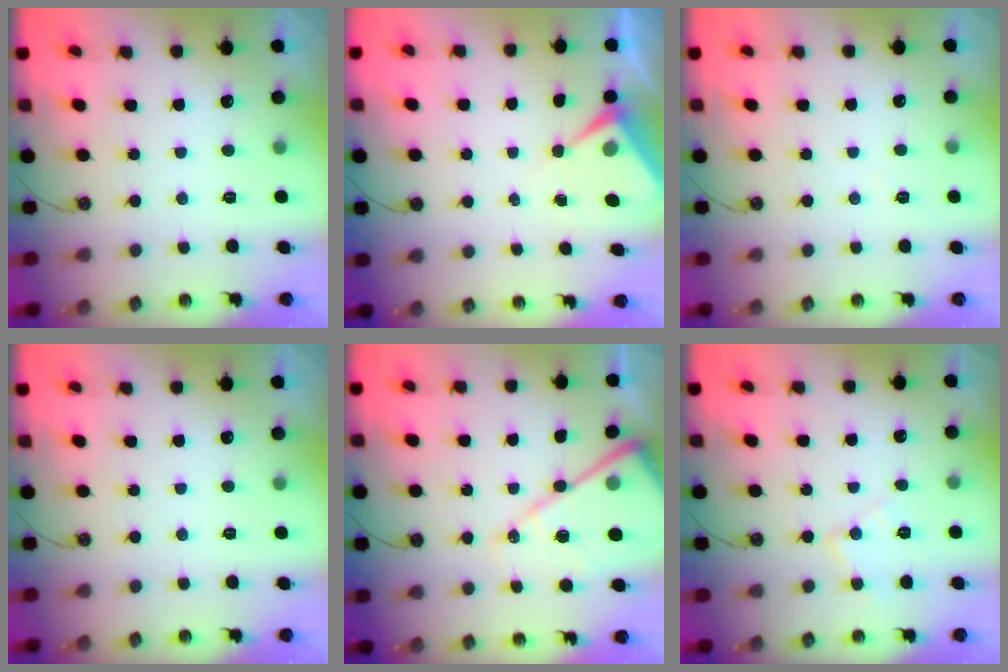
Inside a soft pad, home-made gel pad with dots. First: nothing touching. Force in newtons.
{"total": 6.0, "press": 5.9, "slide": 0.7}
{"total": 3.0, "press": 2.9, "slide": 0.6}
{"total": 0.0}
{"total": 15.5, "press": 15.4, "slide": 1.5}
{"total": 8.1, "press": 8.1, "slide": 0.7}